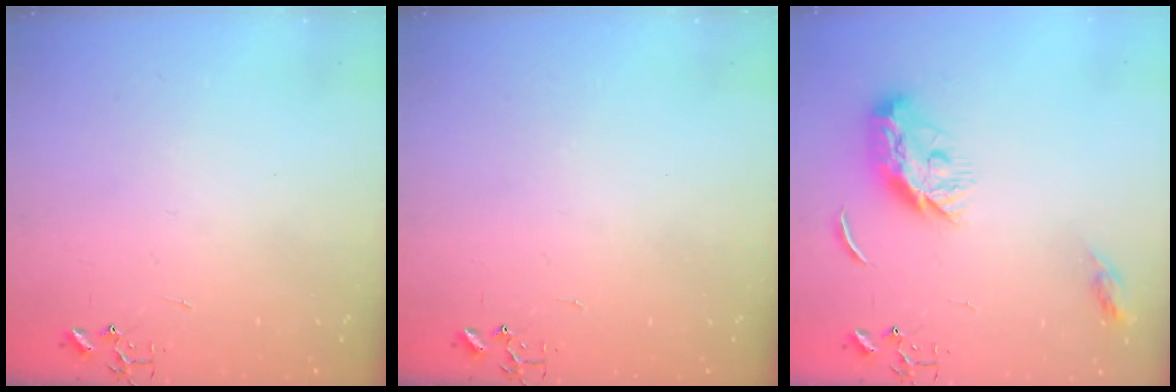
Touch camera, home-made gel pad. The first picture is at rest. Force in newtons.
{"total": 0.0}
{"total": 11.4, "press": 11.4, "slide": 0.8}